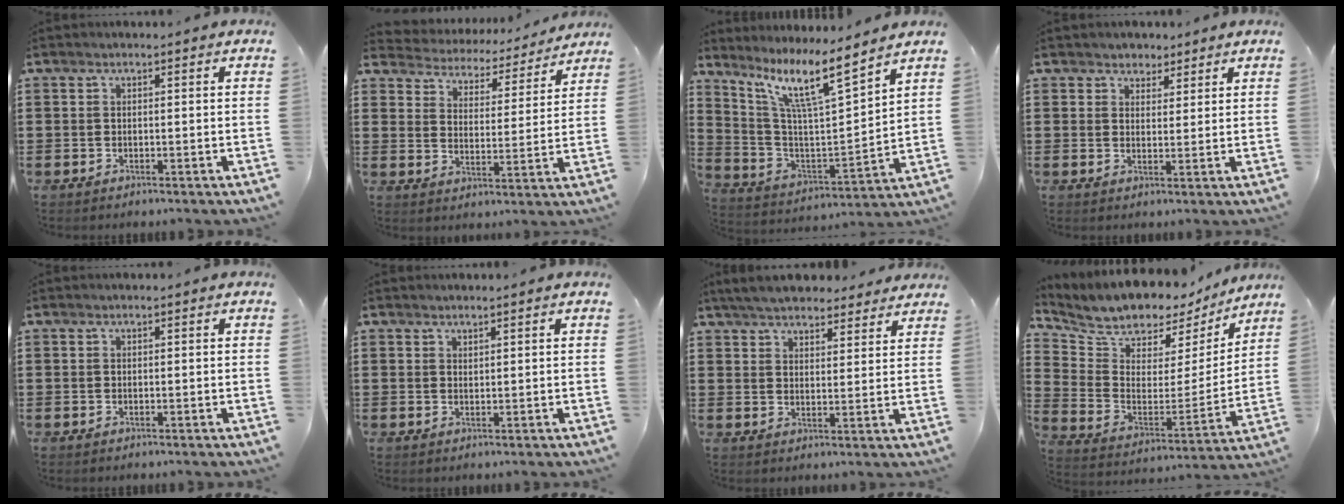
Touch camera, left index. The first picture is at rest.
{"total": 3.6, "force": [3.5, 0.6, -0.2], "torque": [-0.023, -0.032, 0.053]}
{"total": 10.6, "force": [7.6, 0.8, 7.4], "torque": [-0.170, -0.041, 0.124]}
{"total": 2.7, "force": [2.1, 1.6, -0.2], "torque": [-0.009, 0.008, 0.040]}
{"total": 0.0}
{"total": 0.9, "force": [0.9, 0.0, 0.1], "torque": [-0.004, -0.002, 0.017]}
{"total": 5.4, "force": [5.2, 1.1, 1.2], "torque": [-0.042, -0.015, 0.095]}
{"total": 7.6, "force": [7.3, 2.1, 0.6], "torque": [-0.052, -0.064, 0.126]}